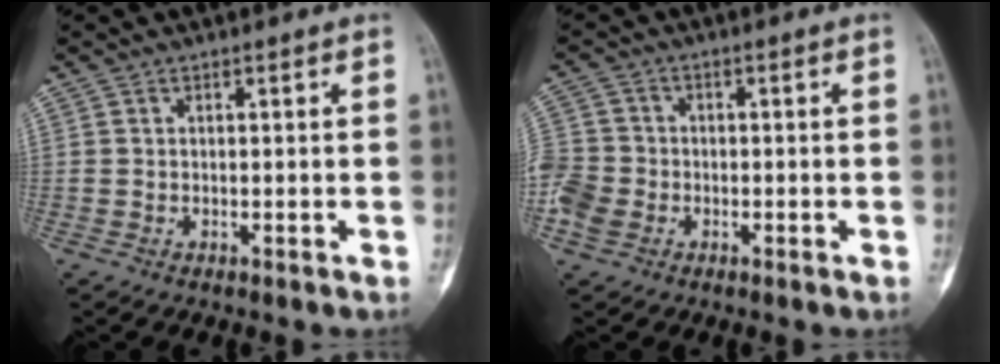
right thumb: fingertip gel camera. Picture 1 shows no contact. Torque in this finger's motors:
{"motor_torque": [0.17, 2.21, 1.89, -0.14, 0.68]}